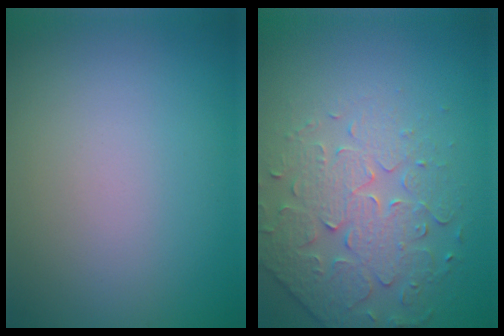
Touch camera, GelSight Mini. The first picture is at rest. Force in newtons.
{"total": 4.3, "press": 4.0, "slide": 1.8}